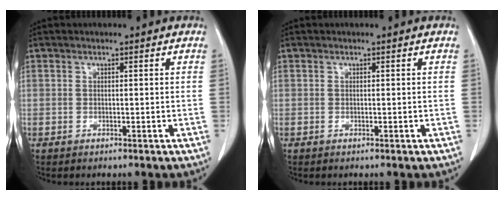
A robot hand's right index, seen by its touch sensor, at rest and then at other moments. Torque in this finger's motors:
{"motor_torque": [-0.01, 0.00, 0.01, 0.00]}